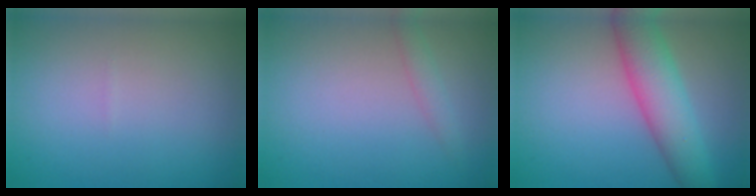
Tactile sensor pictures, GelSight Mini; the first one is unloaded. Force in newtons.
{"total": 1.3, "press": 1.3, "slide": 0.1}
{"total": 5.9, "press": 5.9, "slide": 0.2}